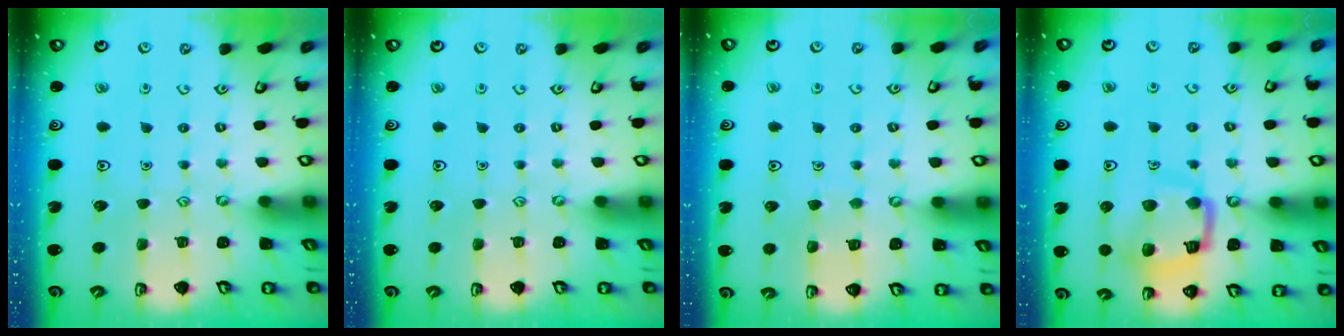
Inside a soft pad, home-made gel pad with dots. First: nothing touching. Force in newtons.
{"total": 0.0}
{"total": 4.7, "press": 4.6, "slide": 0.4}
{"total": 13.7, "press": 13.7, "slide": 1.4}